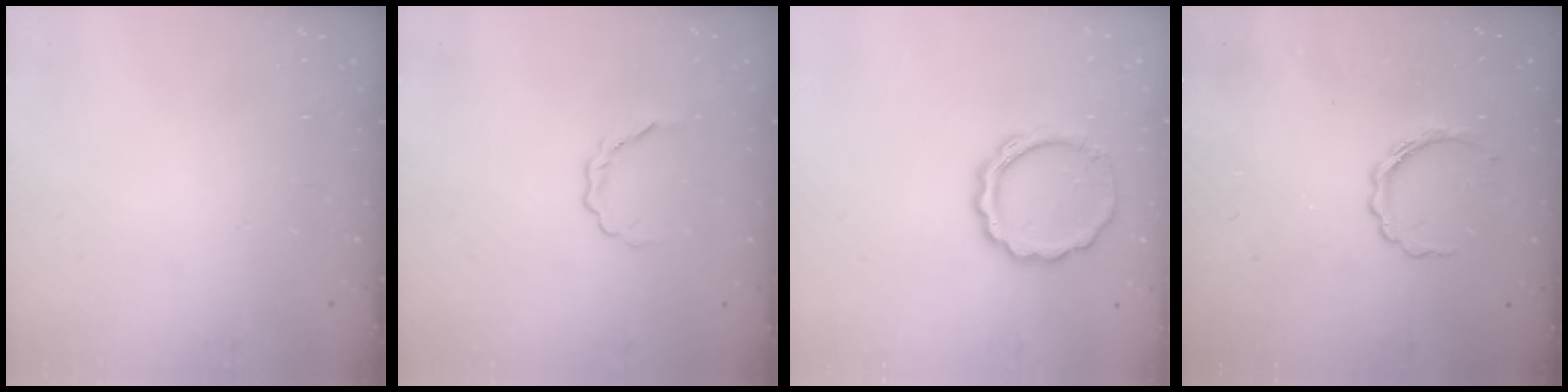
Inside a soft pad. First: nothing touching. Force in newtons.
{"total": 2.8, "press": 2.7, "slide": 0.8}
{"total": 9.0, "press": 9.0, "slide": 1.2}
{"total": 5.5, "press": 5.5, "slide": 0.4}